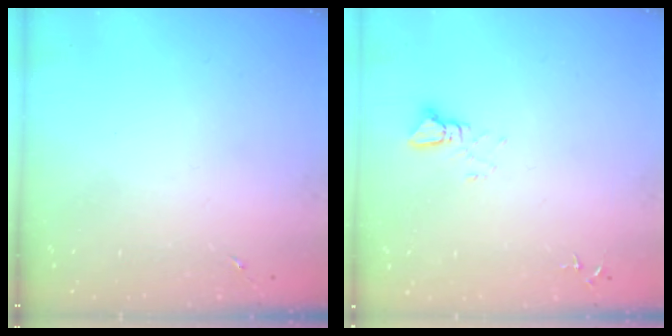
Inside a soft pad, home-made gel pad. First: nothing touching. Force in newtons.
{"total": 2.4, "press": 2.4, "slide": 0.1}